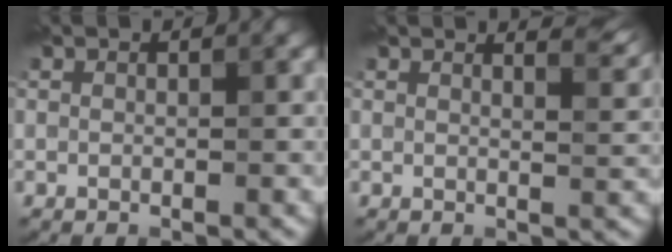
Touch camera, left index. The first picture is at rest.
{"total": 3.8, "force": [3.1, 1.0, 1.9], "torque": [-0.015, 0.012, 0.027]}